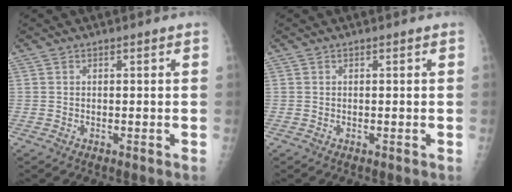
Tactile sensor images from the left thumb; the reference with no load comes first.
{"total": 0.0}